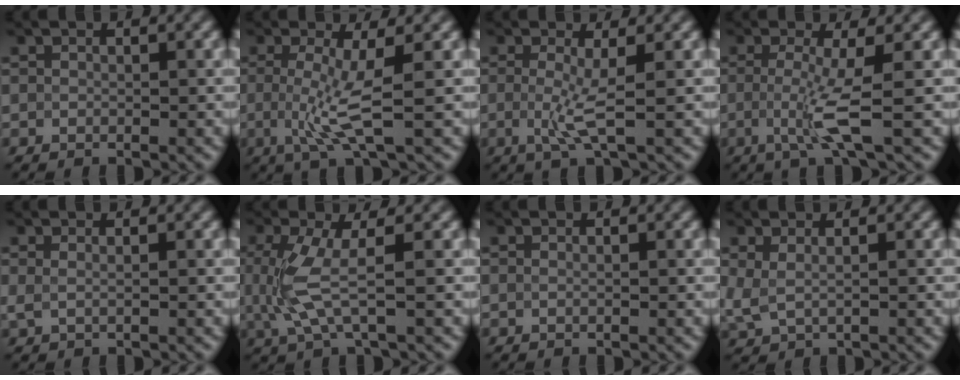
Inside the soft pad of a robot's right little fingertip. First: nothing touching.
{"total": 4.1, "force": [-0.6, 0.6, 4.0], "torque": [-0.084, -0.007, -0.010]}
{"total": 2.7, "force": [-0.5, 0.3, 2.6], "torque": [-0.056, -0.005, -0.008]}
{"total": 3.5, "force": [-0.9, 0.2, 3.4], "torque": [-0.073, -0.005, -0.020]}
{"total": 1.2, "force": [0.8, 0.5, 0.8], "torque": [-0.013, -0.002, 0.004]}
{"total": 3.9, "force": [-0.2, 0.9, 3.8], "torque": [-0.103, -0.004, 0.001]}
{"total": 0.7, "force": [0.5, 0.4, 0.4], "torque": [0.000, -0.004, -0.005]}
{"total": 1.7, "force": [0.9, 0.7, 1.2], "torque": [-0.024, 0.003, 0.019]}